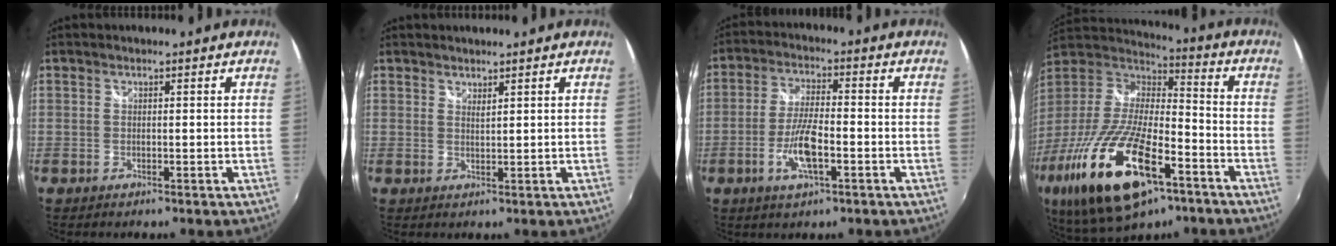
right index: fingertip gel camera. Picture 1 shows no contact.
{"total": 1.4, "force": [1.3, 0.2, 0.4], "torque": [-0.006, 0.000, 0.022]}
{"total": 8.4, "force": [-3.0, 2.3, 7.5], "torque": [-0.153, -0.003, -0.059]}
{"total": 28.3, "force": [-14.1, 11.2, 21.9], "torque": [-0.447, -0.056, -0.249]}